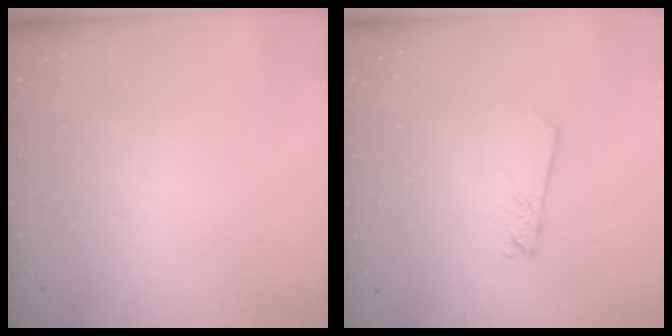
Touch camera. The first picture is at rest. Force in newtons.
{"total": 2.5, "press": 2.5, "slide": 0.1}